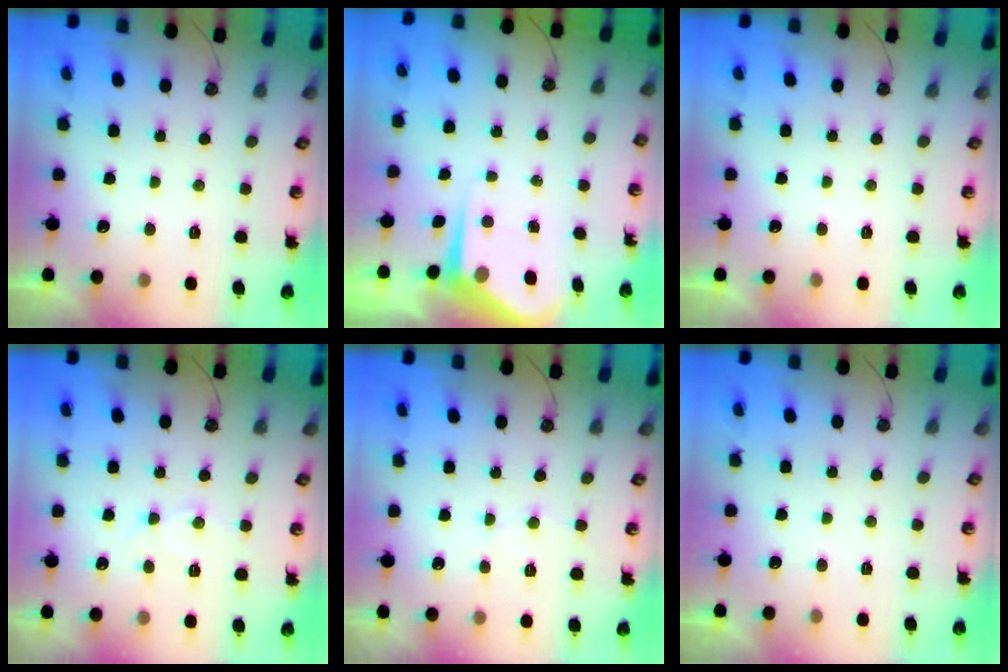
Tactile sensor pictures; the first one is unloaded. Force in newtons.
{"total": 6.1, "press": 6.0, "slide": 0.6}
{"total": 0.0}
{"total": 8.7, "press": 8.6, "slide": 0.8}
{"total": 5.4, "press": 5.4, "slide": 0.2}
{"total": 0.0}